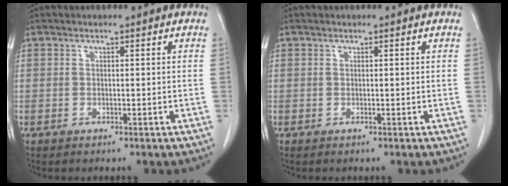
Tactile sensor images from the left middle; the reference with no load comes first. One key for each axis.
{"total": 0.0}